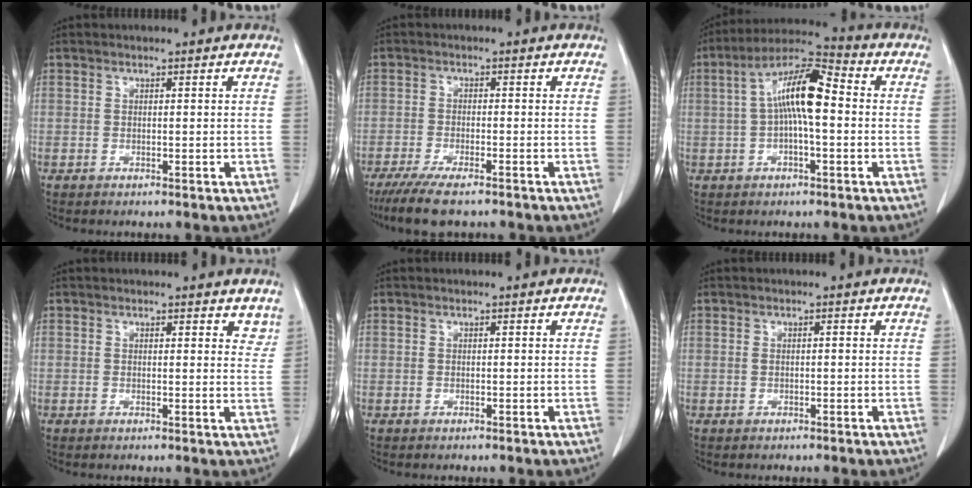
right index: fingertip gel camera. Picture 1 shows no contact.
{"total": 8.1, "force": [-6.3, 1.4, 5.0], "torque": [-0.081, -0.018, -0.100]}
{"total": 10.7, "force": [0.6, 2.5, 10.4], "torque": [-0.194, 0.033, 0.004]}
{"total": 3.4, "force": [2.9, 1.4, 1.2], "torque": [0.007, -0.010, 0.021]}
{"total": 0.0}
{"total": 0.6, "force": [0.0, 0.2, 0.6], "torque": [-0.015, 0.004, 0.002]}